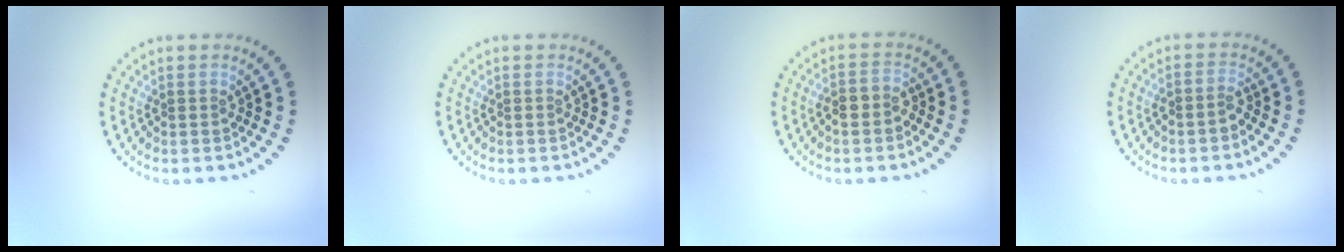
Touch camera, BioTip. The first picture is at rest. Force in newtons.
{"total": 0.0}
{"total": 1.9, "press": 1.8, "slide": 0.8}
{"total": 1.3, "press": 1.1, "slide": 0.6}